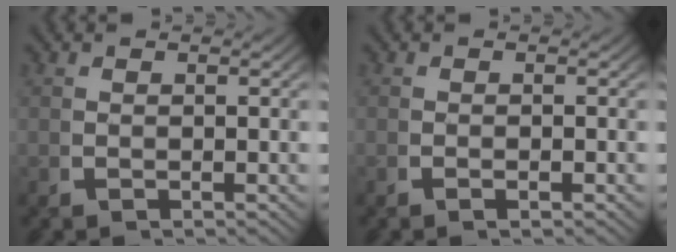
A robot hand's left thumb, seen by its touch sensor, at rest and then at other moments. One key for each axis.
{"total": 0.6, "fx": -0.3, "fy": 0.2, "fz": 0.5, "tx": -0.010, "ty": 0.001, "tz": -0.008}